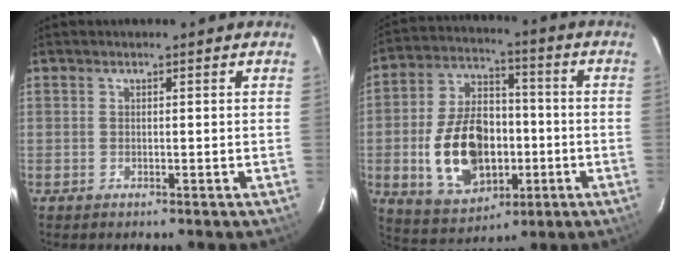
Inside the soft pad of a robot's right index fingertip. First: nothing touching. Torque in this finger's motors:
{"motor_torque": [2.14, 0.00, 0.69, 0.11]}